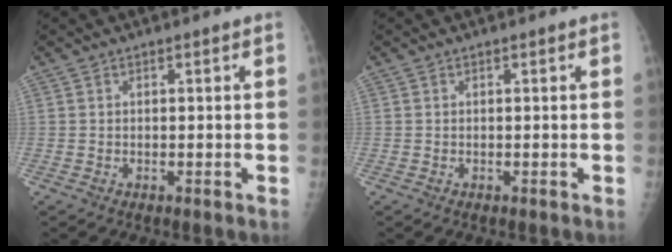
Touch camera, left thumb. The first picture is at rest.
{"total": 0.0}